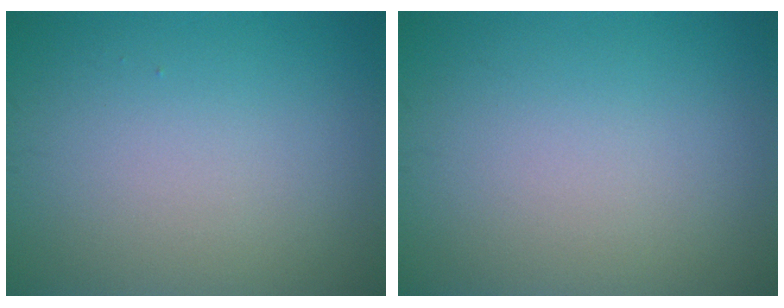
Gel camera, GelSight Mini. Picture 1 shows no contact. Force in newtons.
{"total": 0.0}